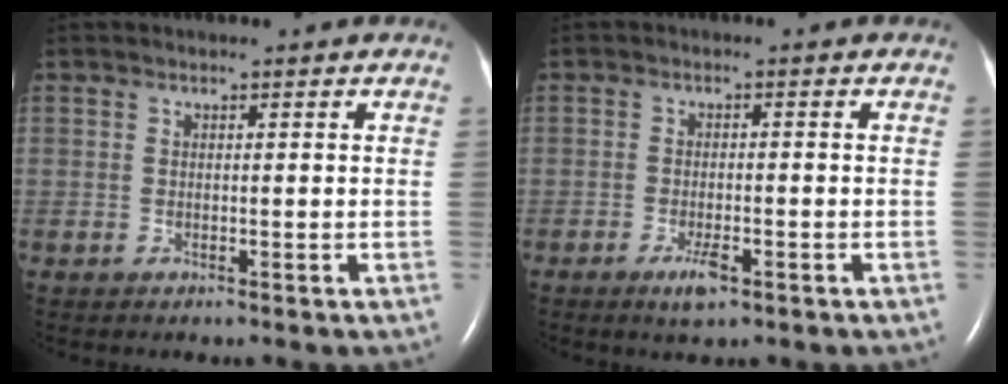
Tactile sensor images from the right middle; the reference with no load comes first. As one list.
[{"total": 3.1, "force": [-1.7, 0.8, 2.4], "torque": [-0.047, -0.002, -0.028]}]